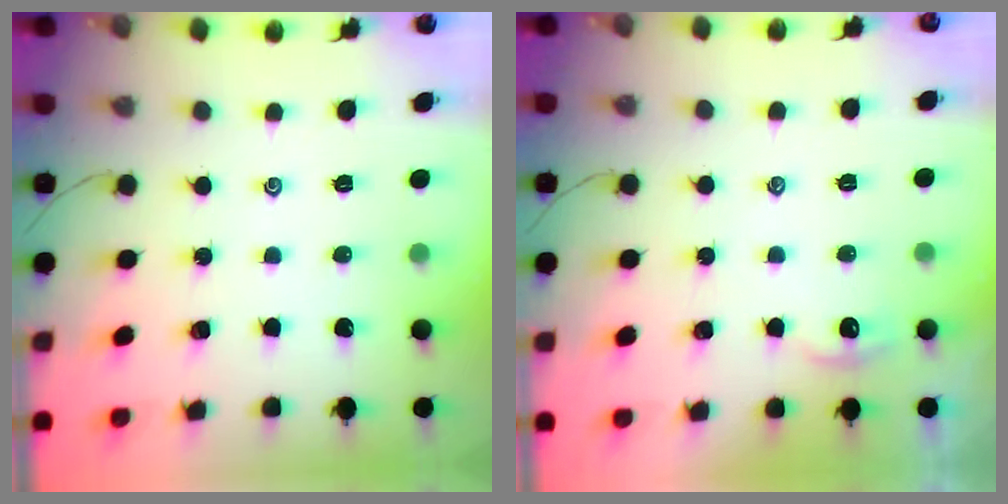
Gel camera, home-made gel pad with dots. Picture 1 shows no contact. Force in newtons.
{"total": 2.4, "press": 2.3, "slide": 0.4}